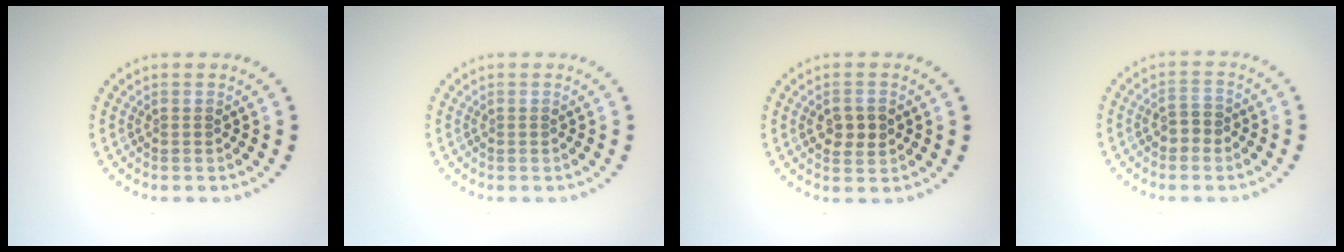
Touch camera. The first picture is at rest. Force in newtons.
{"total": 0.0}
{"total": 2.4, "press": 2.4, "slide": 0.2}
{"total": 2.0, "press": 1.9, "slide": 0.4}